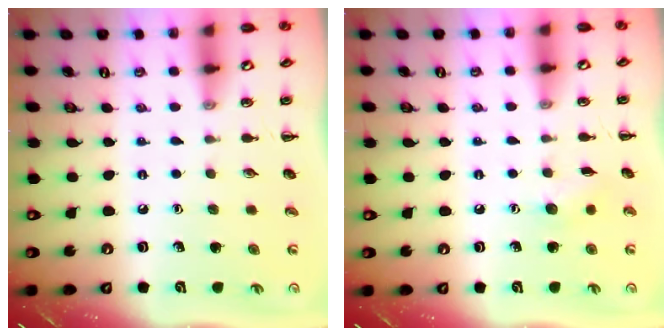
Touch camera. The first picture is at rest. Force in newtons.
{"total": 5.5, "press": 5.3, "slide": 1.3}